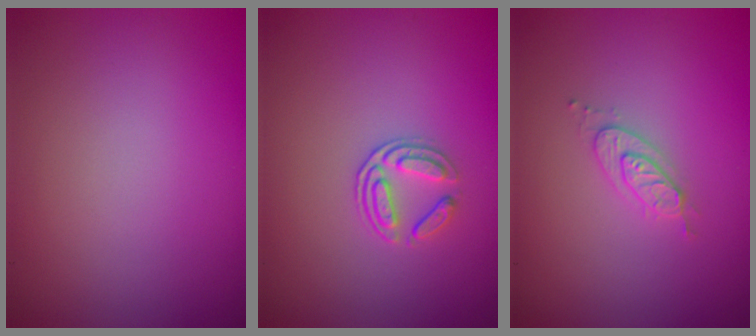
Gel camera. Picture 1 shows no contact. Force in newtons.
{"total": 2.0, "press": 1.4, "slide": 1.4}
{"total": 2.0, "press": 2.0, "slide": 0.4}